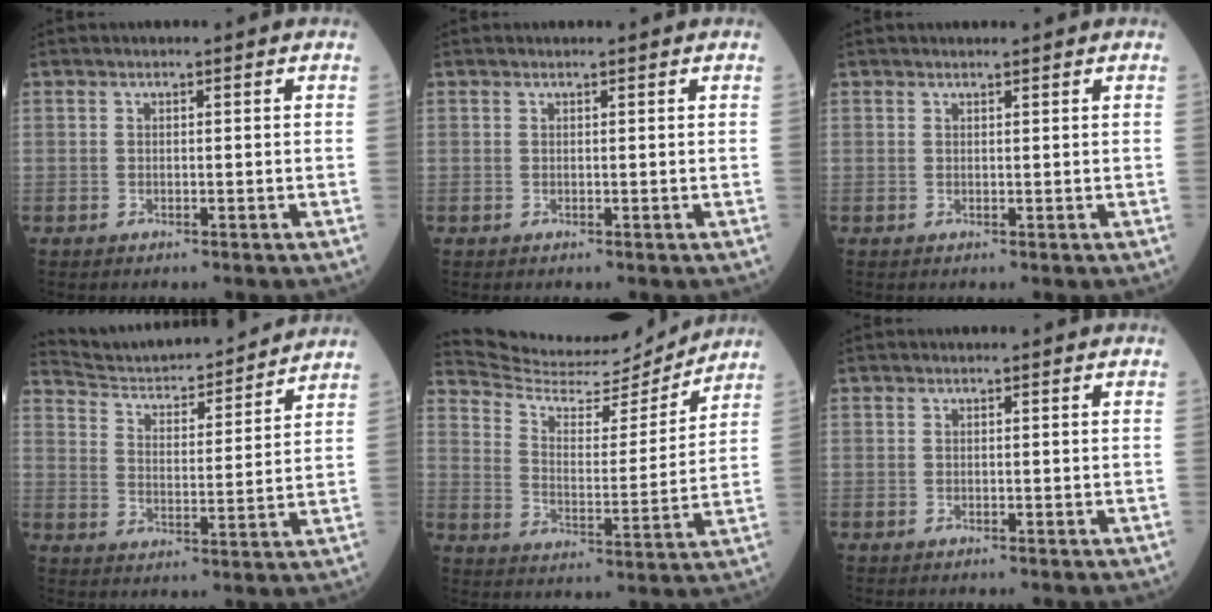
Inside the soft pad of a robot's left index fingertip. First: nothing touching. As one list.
[{"total": 0.8, "force": [0.7, -0.1, 0.3], "torque": [-0.007, 0.005, 0.013]}, {"total": 1.8, "force": [1.6, 0.0, 0.8], "torque": [-0.008, 0.013, 0.026]}, {"total": 17.4, "force": [16.6, 1.9, 4.8], "torque": [-0.080, 0.001, 0.244]}, {"total": 15.6, "force": [15.3, 1.5, 2.5], "torque": [-0.053, -0.015, 0.235]}, {"total": 0.0}]